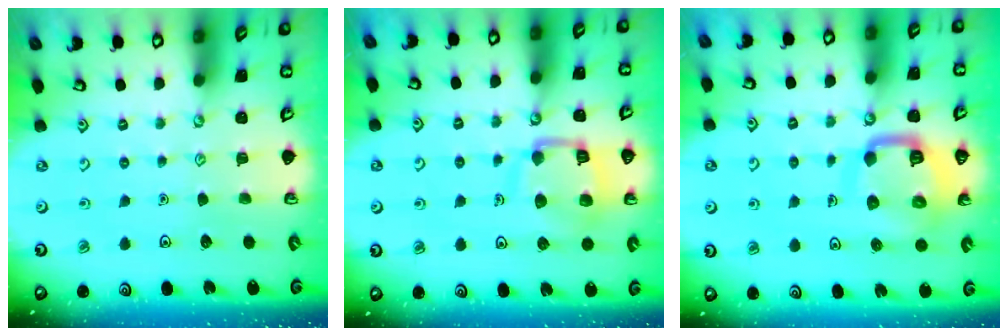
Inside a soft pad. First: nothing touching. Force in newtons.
{"total": 14.2, "press": 14.2, "slide": 1.5}
{"total": 12.6, "press": 12.5, "slide": 1.4}